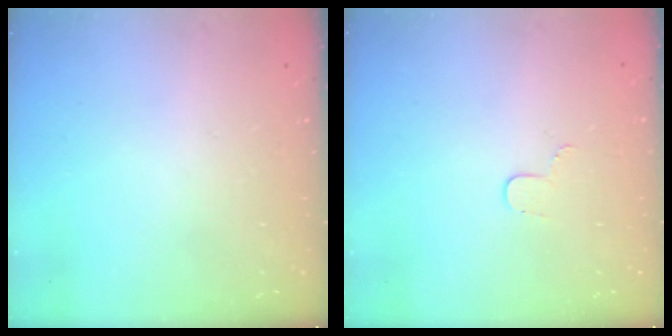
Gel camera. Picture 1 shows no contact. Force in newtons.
{"total": 3.5, "press": 3.5, "slide": 0.4}